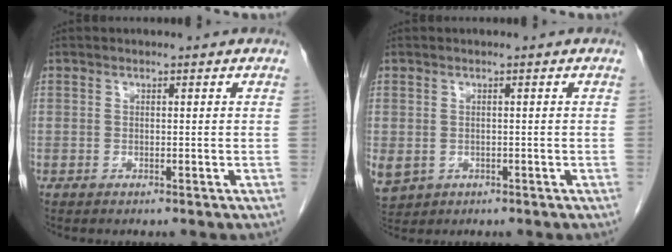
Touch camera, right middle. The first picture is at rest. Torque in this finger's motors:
{"motor_torque": [1.12, -0.30, 0.50, 0.10]}